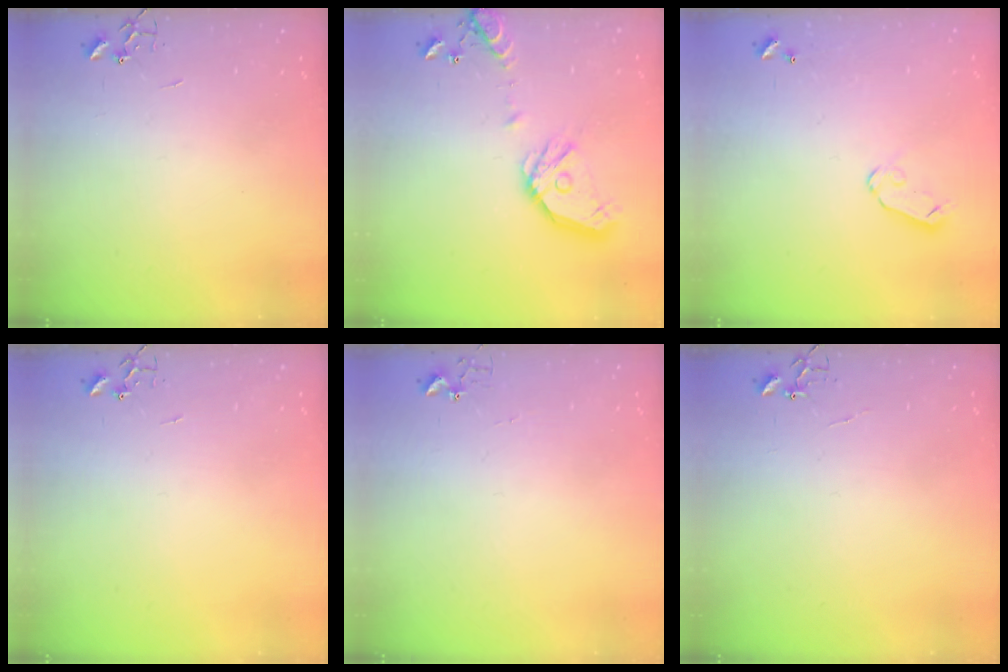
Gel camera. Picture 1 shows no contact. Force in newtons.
{"total": 15.7, "press": 15.4, "slide": 2.5}
{"total": 5.8, "press": 5.8, "slide": 0.5}
{"total": 0.0}
{"total": 2.7, "press": 2.7, "slide": 0.3}
{"total": 4.3, "press": 4.3, "slide": 0.3}